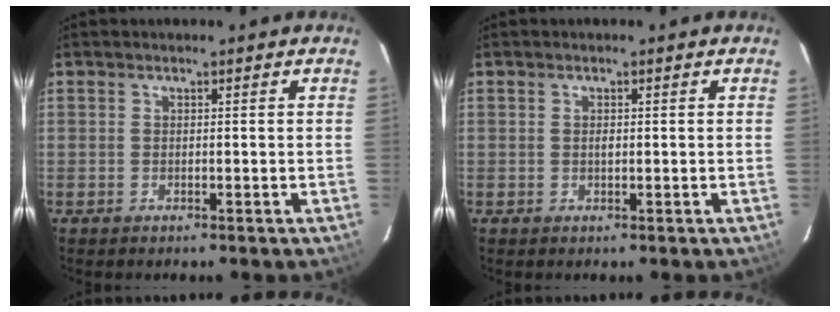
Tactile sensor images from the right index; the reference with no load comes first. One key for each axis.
{"total": 0.7, "fx": 0.0, "fy": 0.4, "fz": 0.6, "tx": -0.010, "ty": 0.002, "tz": 0.001}